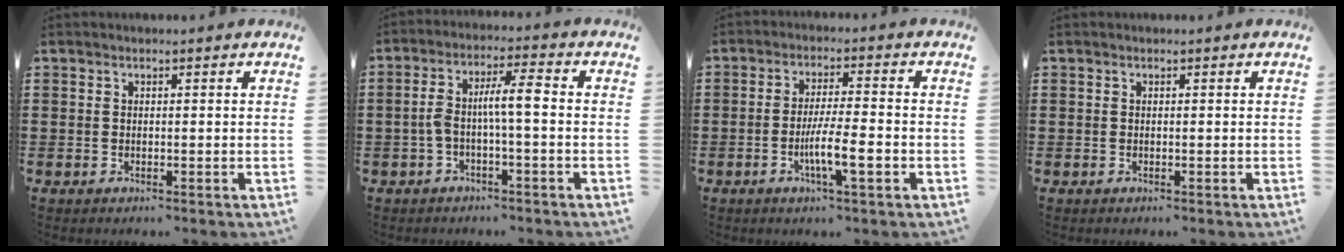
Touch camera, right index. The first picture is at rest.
{"total": 6.0, "force": [-0.7, 1.1, 5.8], "torque": [-0.116, 0.005, -0.020]}
{"total": 7.0, "force": [-2.4, 0.8, 6.5], "torque": [-0.127, -0.012, -0.046]}
{"total": 0.0}